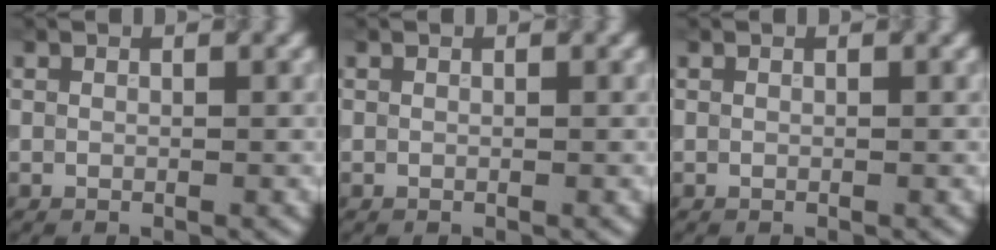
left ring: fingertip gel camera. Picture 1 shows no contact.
{"total": 0.0}
{"total": 0.0}